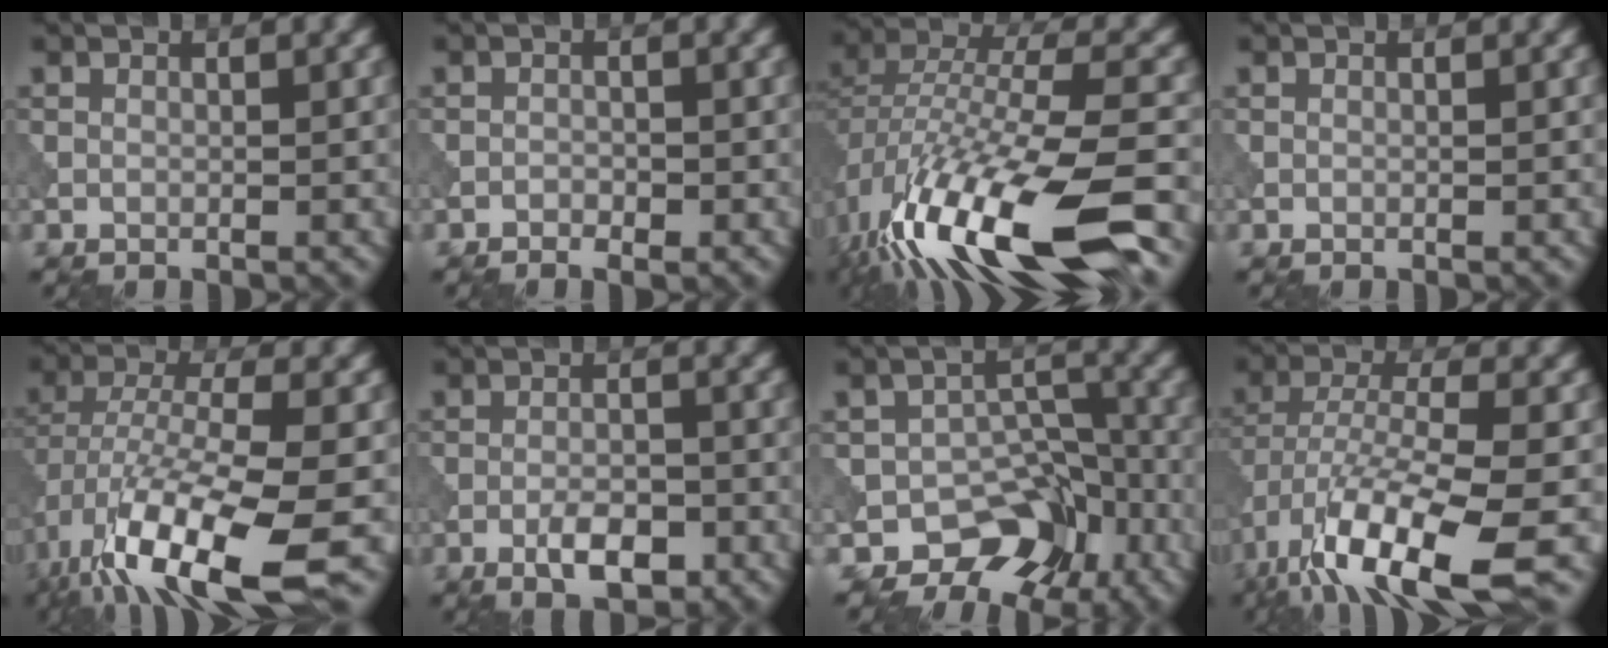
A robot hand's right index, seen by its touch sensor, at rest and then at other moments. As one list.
[{"total": 0.9, "force": [-0.6, 0.5, 0.5], "torque": [-0.006, 0.000, -0.013]}, {"total": 15.8, "force": [-8.4, 5.0, 12.4], "torque": [-0.256, -0.006, -0.149]}, {"total": 0.0}, {"total": 13.6, "force": [-6.3, 4.3, 11.2], "torque": [-0.224, -0.020, -0.108]}, {"total": 3.7, "force": [-1.9, 1.5, 2.8], "torque": [-0.045, 0.002, -0.035]}, {"total": 7.7, "force": [-5.4, 5.1, 2.1], "torque": [0.006, 0.004, -0.077]}, {"total": 12.4, "force": [-6.5, 3.7, 9.9], "torque": [-0.194, -0.016, -0.117]}]